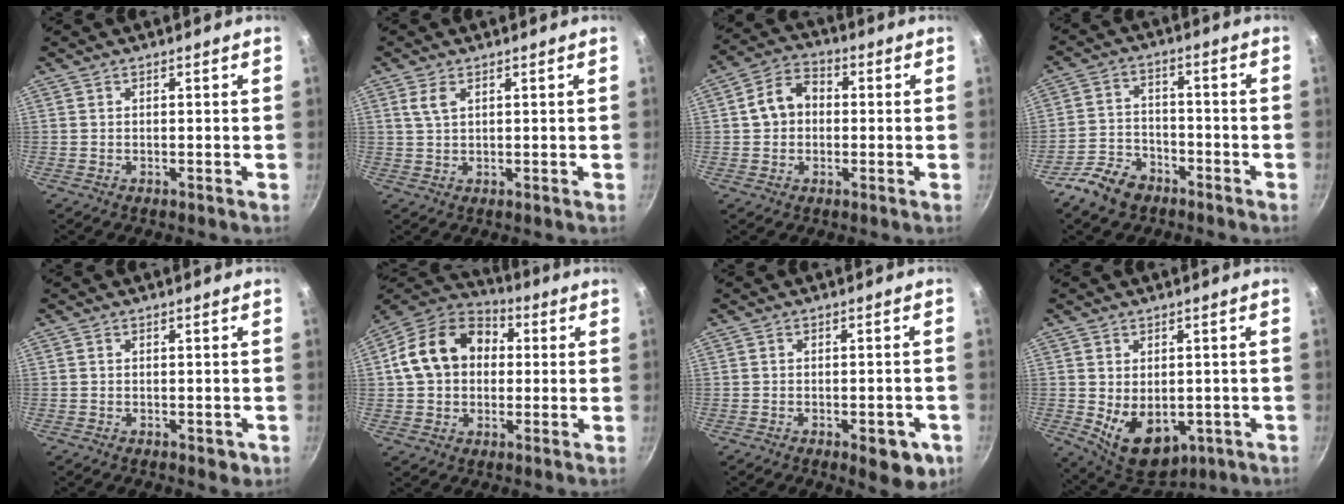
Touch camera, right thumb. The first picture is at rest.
{"total": 2.8, "force": [1.2, 1.3, 2.2], "torque": [-0.043, -0.002, 0.026]}
{"total": 8.0, "force": [0.4, 6.3, 4.9], "torque": [-0.060, 0.023, -0.005]}
{"total": 8.2, "force": [-5.5, 5.1, 3.2], "torque": [-0.048, 0.046, -0.104]}
{"total": 2.4, "force": [-1.0, 1.4, 1.6], "torque": [-0.012, 0.006, -0.009]}
{"total": 16.6, "force": [2.1, 12.9, 10.4], "torque": [-0.155, 0.036, 0.020]}
{"total": 7.5, "force": [-3.2, 3.4, 5.8], "torque": [-0.046, 0.018, -0.033]}
{"total": 11.3, "force": [-2.1, 7.7, 8.1], "torque": [-0.098, -0.012, -0.005]}